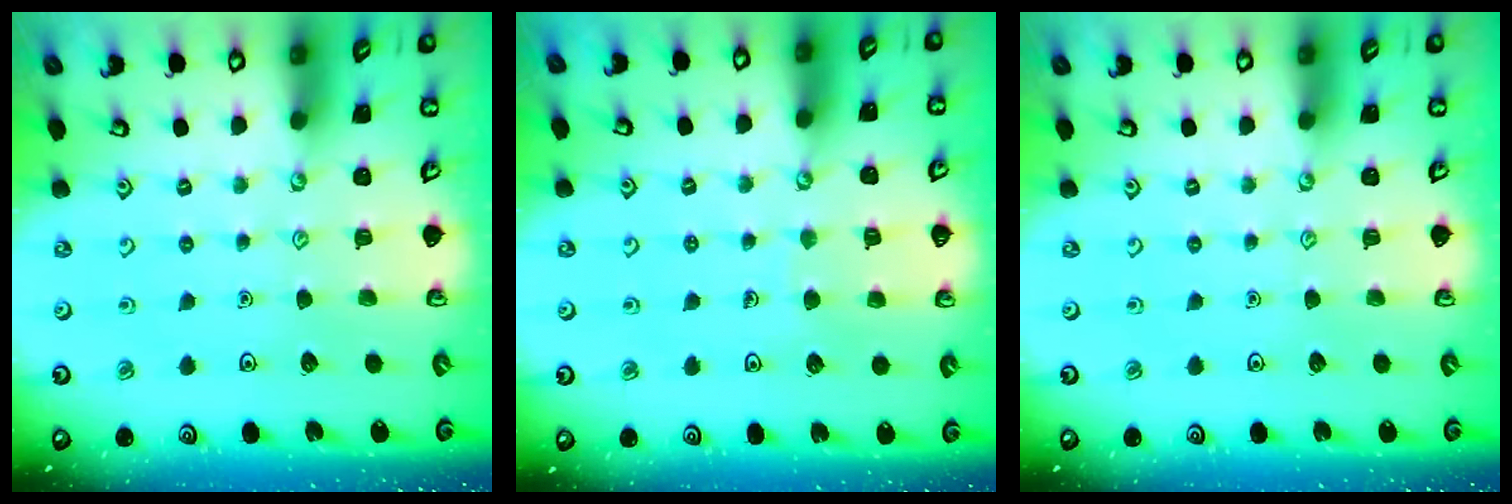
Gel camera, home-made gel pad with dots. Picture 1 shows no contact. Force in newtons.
{"total": 4.3, "press": 4.2, "slide": 0.4}
{"total": 0.0}